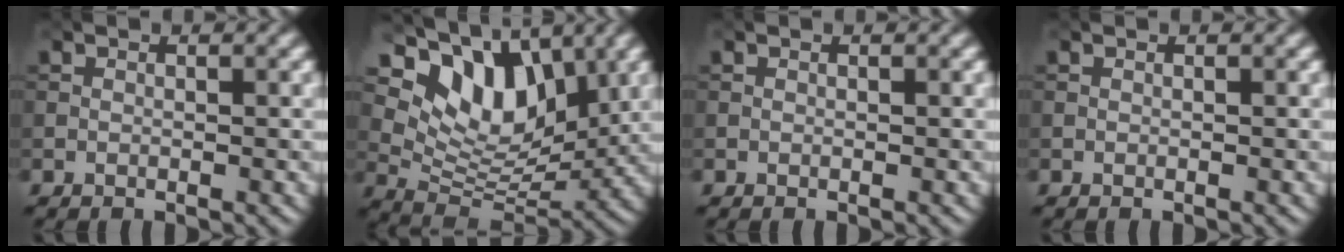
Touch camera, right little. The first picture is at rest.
{"total": 9.8, "force": [4.7, 5.9, 6.3], "torque": [-0.102, -0.004, 0.077]}
{"total": 0.0}
{"total": 0.0}